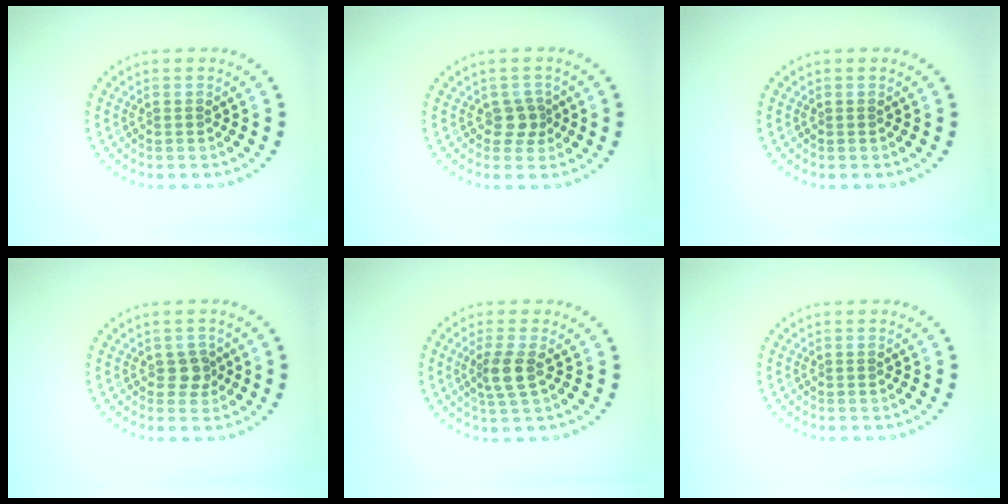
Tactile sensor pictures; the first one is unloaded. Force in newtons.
{"total": 1.8, "press": 1.4, "slide": 1.1}
{"total": 0.0}
{"total": 1.5, "press": 1.4, "slide": 0.7}
{"total": 2.3, "press": 2.0, "slide": 1.3}
{"total": 0.0}